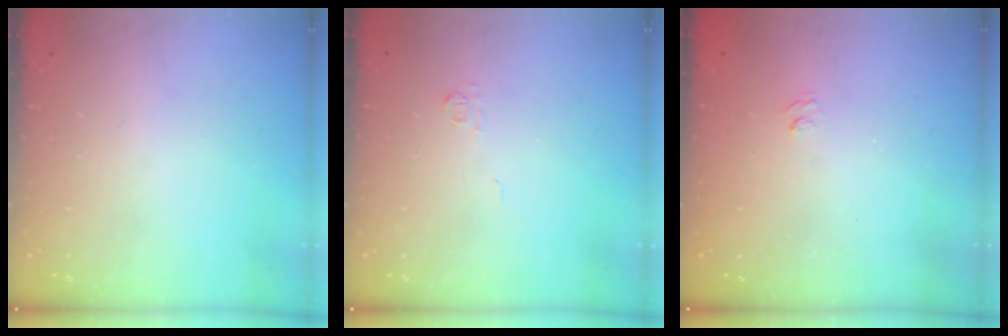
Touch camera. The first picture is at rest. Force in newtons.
{"total": 3.4, "press": 3.4, "slide": 0.5}
{"total": 2.8, "press": 2.6, "slide": 1.0}